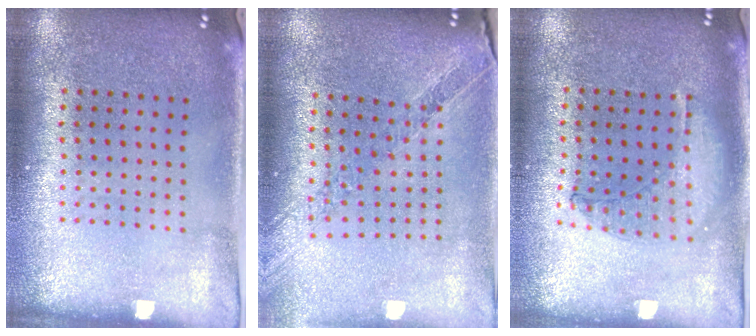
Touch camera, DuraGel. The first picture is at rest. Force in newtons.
{"total": 1.1, "press": 1.1, "slide": 0.0}
{"total": 0.9, "press": 0.9, "slide": 0.2}